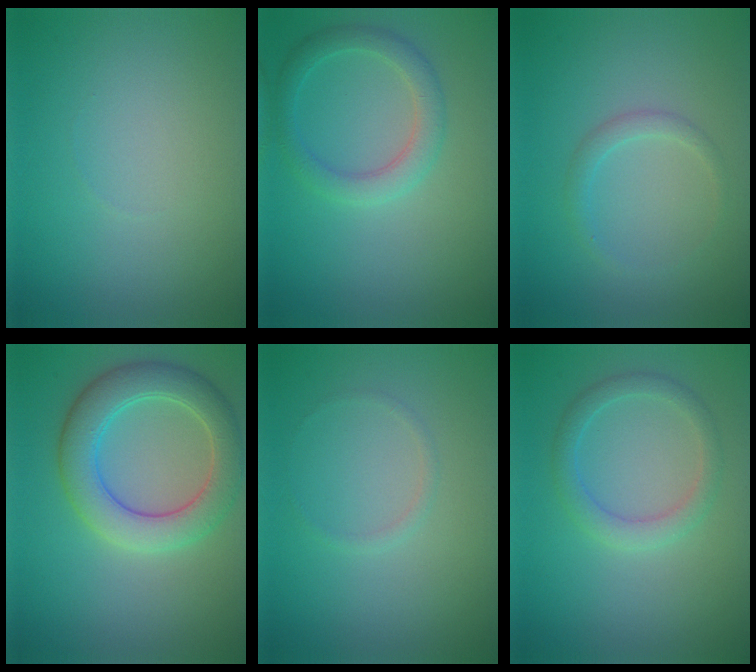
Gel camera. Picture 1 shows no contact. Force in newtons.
{"total": 2.8, "press": 2.8, "slide": 0.1}
{"total": 1.3, "press": 1.3, "slide": 0.0}
{"total": 5.9, "press": 5.9, "slide": 0.3}
{"total": 0.7, "press": 0.7, "slide": 0.1}
{"total": 2.3, "press": 2.3, "slide": 0.1}